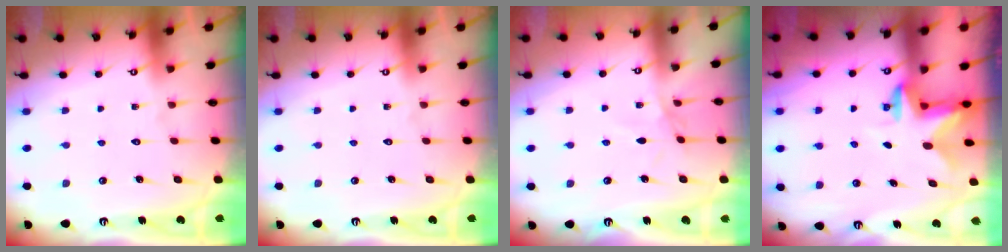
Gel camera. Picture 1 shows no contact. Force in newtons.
{"total": 0.0}
{"total": 2.2, "press": 2.1, "slide": 0.5}
{"total": 2.6, "press": 2.5, "slide": 0.5}